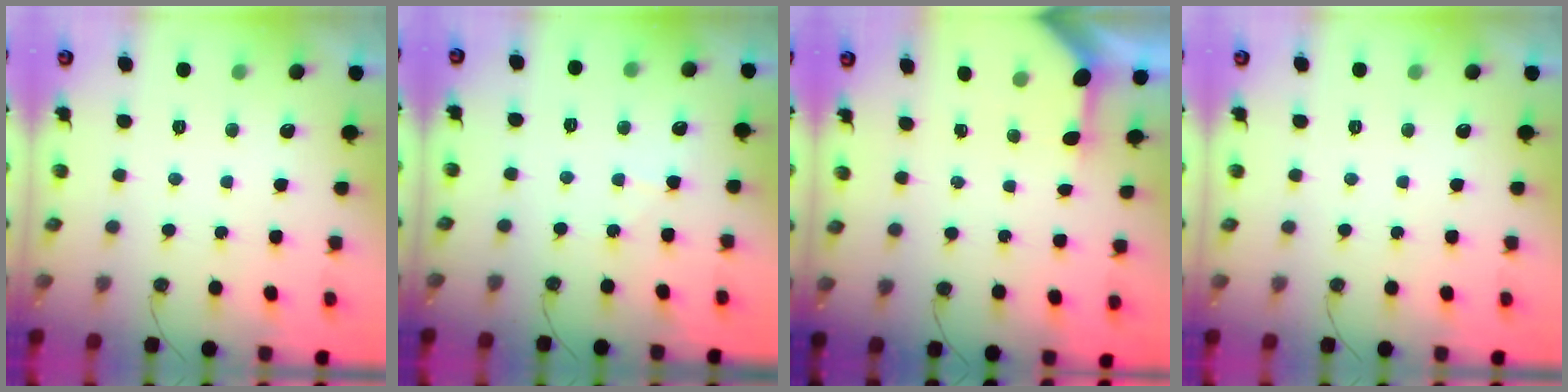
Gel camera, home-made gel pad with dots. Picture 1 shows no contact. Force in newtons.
{"total": 4.4, "press": 4.4, "slide": 0.7}
{"total": 2.9, "press": 2.9, "slide": 0.3}
{"total": 0.6, "press": 0.1, "slide": 0.5}